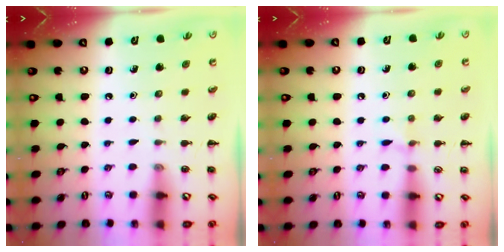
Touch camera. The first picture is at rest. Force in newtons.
{"total": 5.1, "press": 4.7, "slide": 1.9}